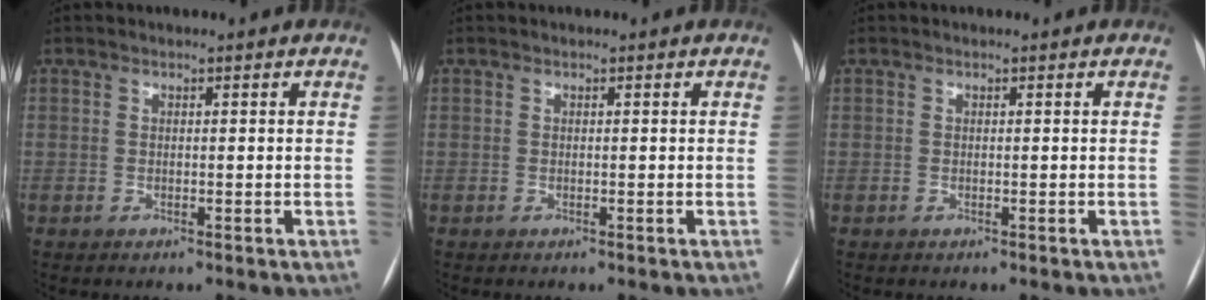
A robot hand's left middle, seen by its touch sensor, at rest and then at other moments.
{"total": 0.0}
{"total": 0.0}